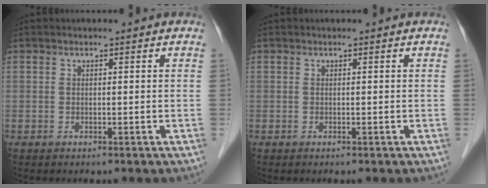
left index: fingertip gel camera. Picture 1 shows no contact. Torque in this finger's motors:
{"motor_torque": [0.00, 0.00, 0.00, 0.00]}